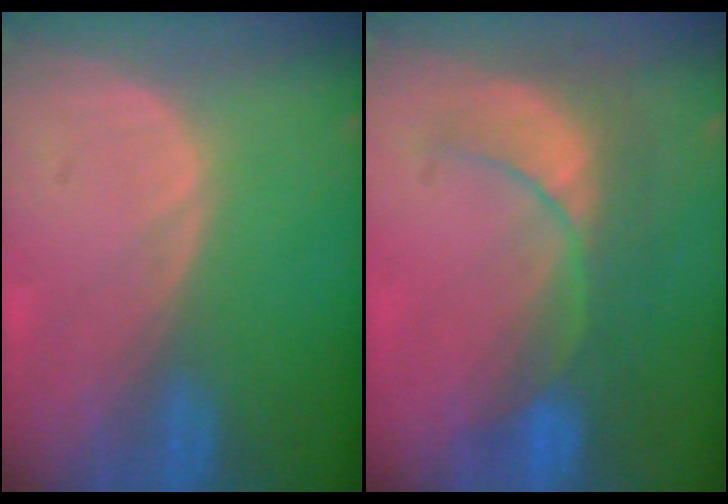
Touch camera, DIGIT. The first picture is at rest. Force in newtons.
{"total": 8.4, "press": 7.9, "slide": 2.9}